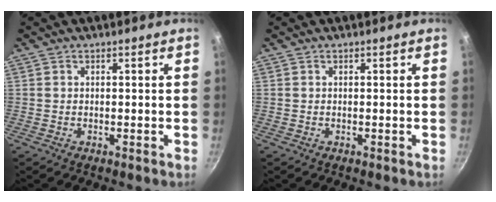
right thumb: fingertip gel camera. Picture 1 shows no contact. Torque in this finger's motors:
{"motor_torque": [-0.02, 0.01, 0.00, -0.01, 0.00]}